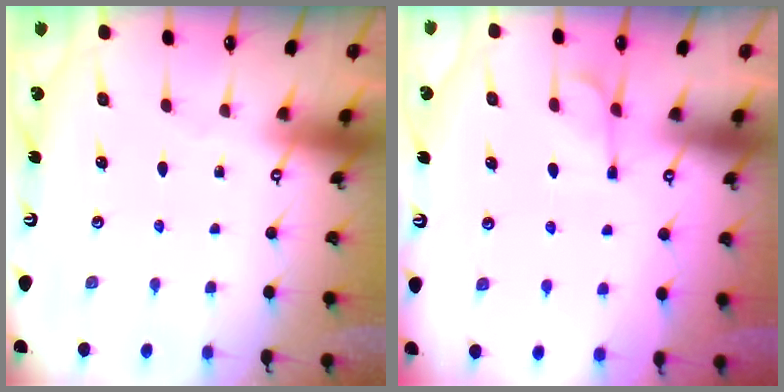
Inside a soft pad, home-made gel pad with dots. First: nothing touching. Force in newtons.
{"total": 1.5, "press": 0.9, "slide": 1.2}